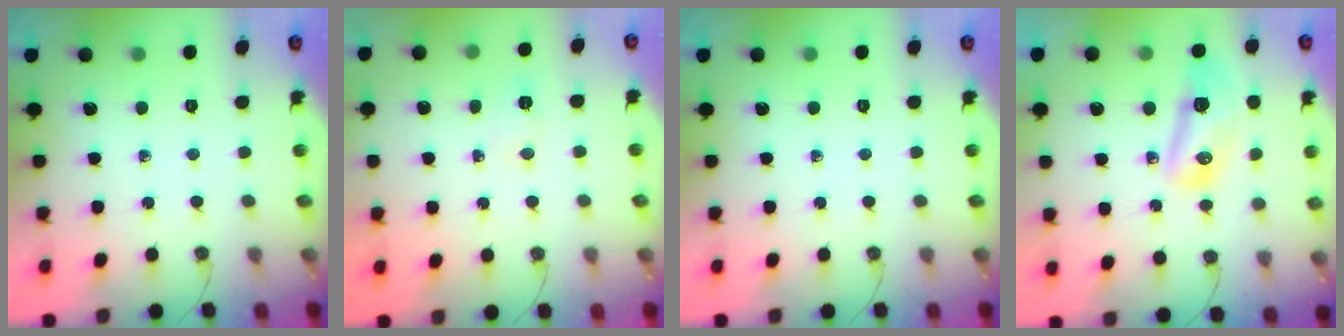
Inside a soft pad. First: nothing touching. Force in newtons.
{"total": 4.8, "press": 4.7, "slide": 0.7}
{"total": 0.0}
{"total": 20.0, "press": 14.4, "slide": 13.8}